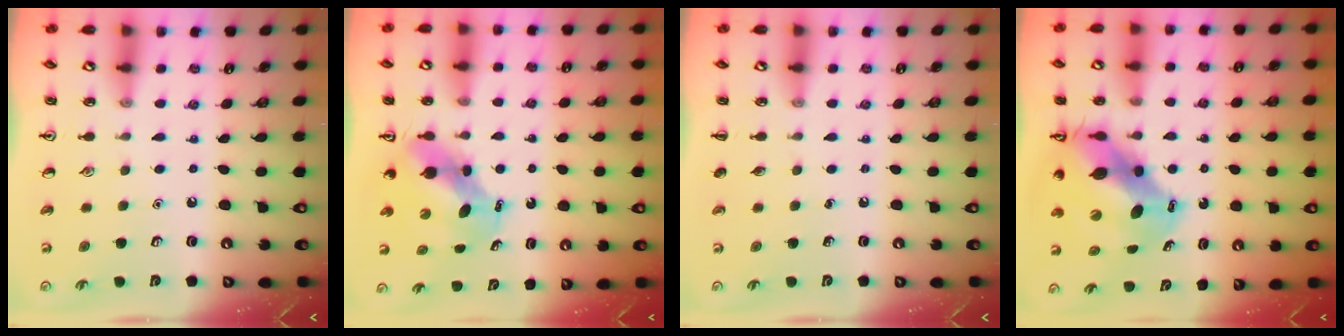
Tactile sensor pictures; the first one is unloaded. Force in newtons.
{"total": 5.8, "press": 5.6, "slide": 1.4}
{"total": 0.0}
{"total": 12.1, "press": 11.5, "slide": 3.7}